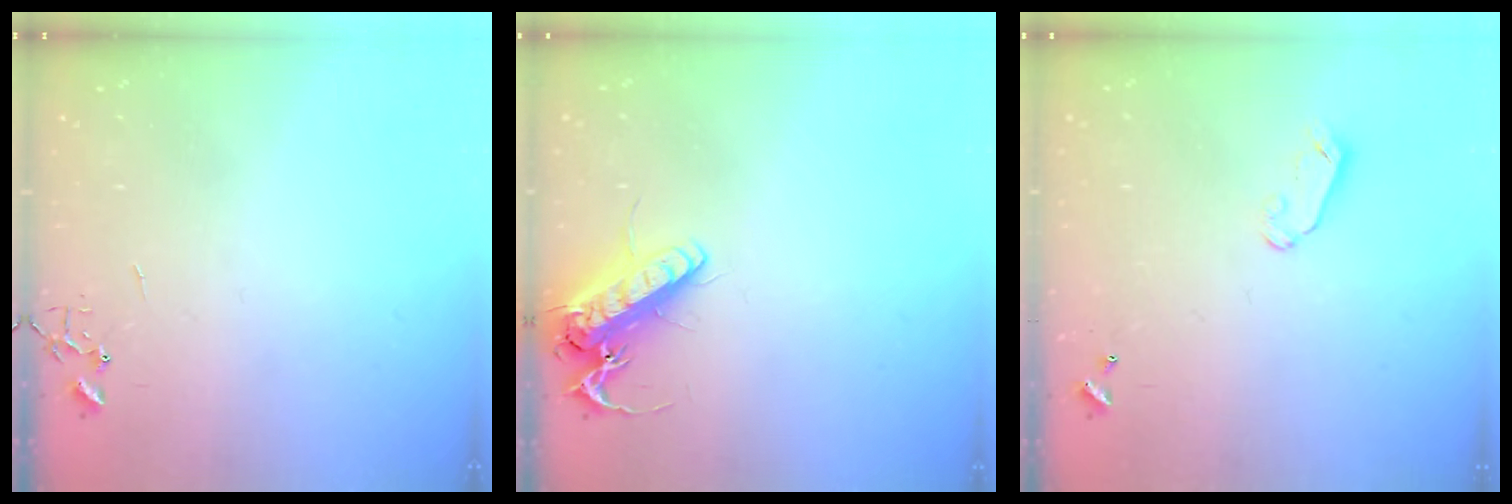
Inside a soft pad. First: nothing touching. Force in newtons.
{"total": 14.1, "press": 13.9, "slide": 2.6}
{"total": 4.1, "press": 4.0, "slide": 0.4}